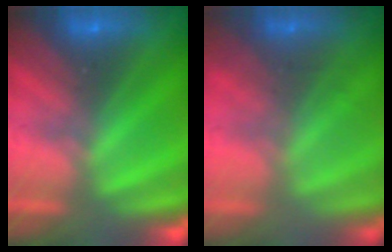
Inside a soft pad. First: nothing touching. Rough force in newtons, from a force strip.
{"total": 1.6}